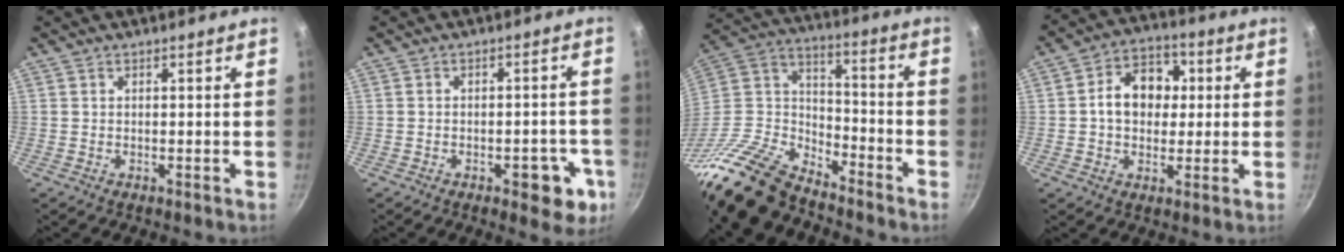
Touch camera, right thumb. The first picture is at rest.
{"total": 7.8, "force": [-3.1, 4.0, 5.9], "torque": [-0.040, 0.018, -0.034]}
{"total": 21.5, "force": [-16.4, 10.0, 9.6], "torque": [-0.172, 0.089, -0.319]}
{"total": 11.1, "force": [1.1, 8.5, 7.0], "torque": [-0.070, 0.019, 0.003]}